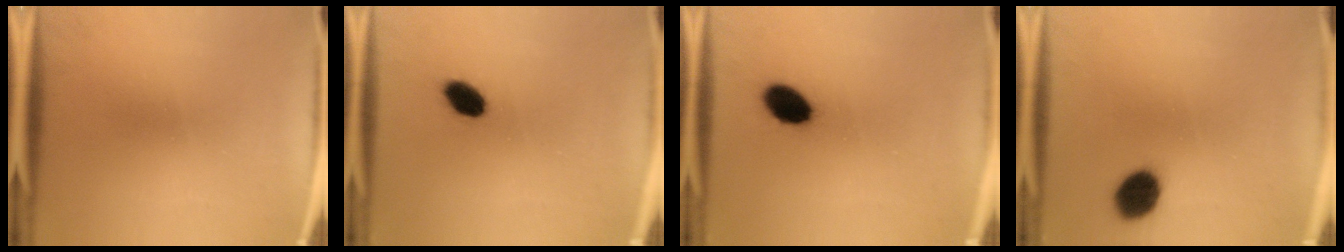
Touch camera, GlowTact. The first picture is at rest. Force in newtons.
{"total": 5.1}
{"total": 6.8}
{"total": 8.1}